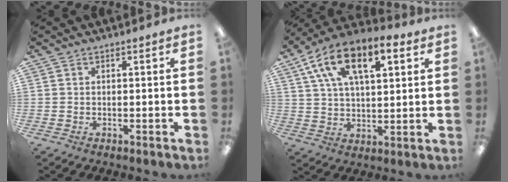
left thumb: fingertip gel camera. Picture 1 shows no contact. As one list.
[{"total": 15.1, "force": [7.9, 7.5, 10.5], "torque": [-0.182, -0.016, 0.141]}]